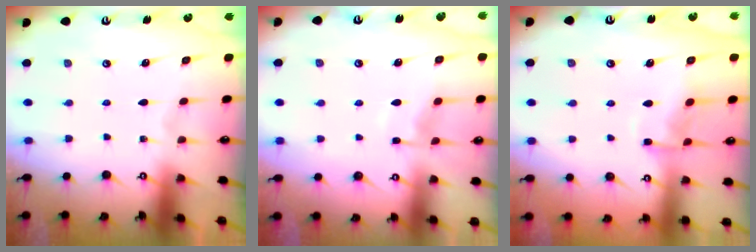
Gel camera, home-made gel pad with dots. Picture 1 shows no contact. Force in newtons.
{"total": 4.2, "press": 4.2, "slide": 0.6}
{"total": 7.2, "press": 7.2, "slide": 0.8}